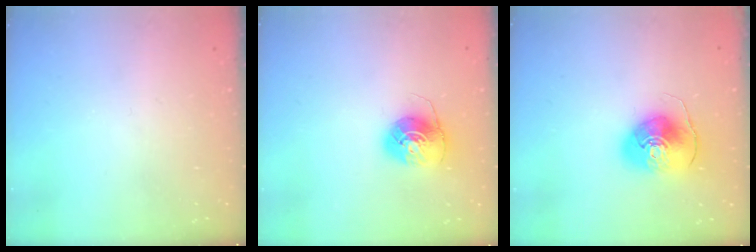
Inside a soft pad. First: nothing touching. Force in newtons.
{"total": 8.1, "press": 8.1, "slide": 0.5}
{"total": 10.3, "press": 10.2, "slide": 1.5}